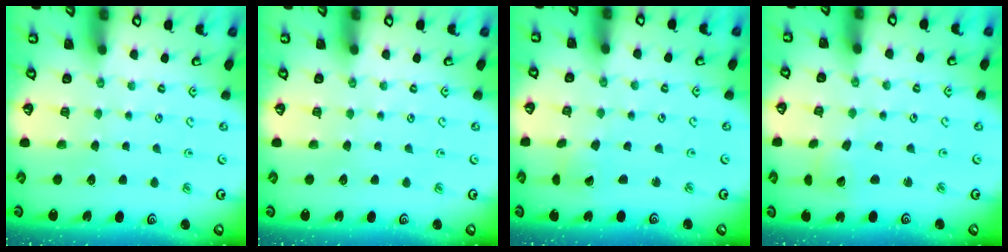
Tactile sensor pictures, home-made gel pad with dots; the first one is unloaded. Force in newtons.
{"total": 0.0}
{"total": 1.5, "press": 1.5, "slide": 0.1}
{"total": 1.8, "press": 1.7, "slide": 0.3}